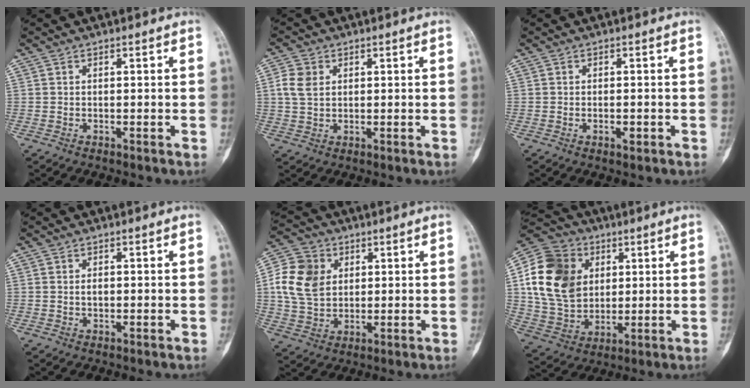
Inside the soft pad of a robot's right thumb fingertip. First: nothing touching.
{"total": 4.8, "force": [1.2, 3.6, 3.0], "torque": [-0.059, 0.004, 0.023]}
{"total": 1.6, "force": [-0.6, 0.7, 1.3], "torque": [-0.017, 0.002, -0.009]}
{"total": 1.0, "force": [0.0, 0.7, 0.7], "torque": [-0.007, 0.001, 0.002]}
{"total": 11.9, "force": [2.3, 9.4, 6.9], "torque": [-0.119, 0.003, 0.042]}
{"total": 19.4, "force": [4.3, 15.0, 11.6], "torque": [-0.209, 0.002, 0.084]}